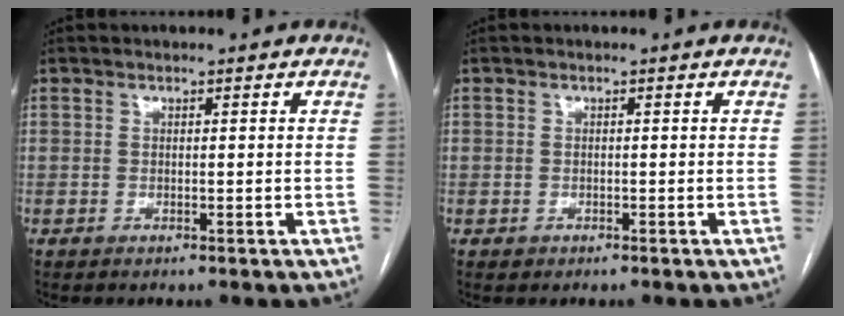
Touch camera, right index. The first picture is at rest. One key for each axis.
{"total": 0.9, "fx": -0.2, "fy": 0.9, "fz": 0.0, "tx": 0.003, "ty": 0.006, "tz": -0.006}